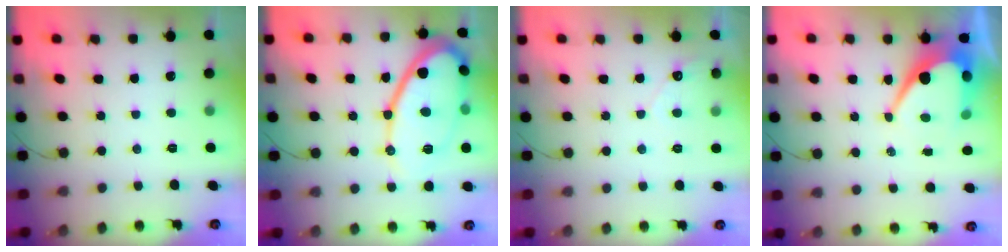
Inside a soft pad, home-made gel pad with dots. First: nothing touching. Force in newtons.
{"total": 17.7, "press": 17.6, "slide": 1.5}
{"total": 3.5, "press": 3.4, "slide": 0.3}
{"total": 12.2, "press": 12.2, "slide": 0.8}